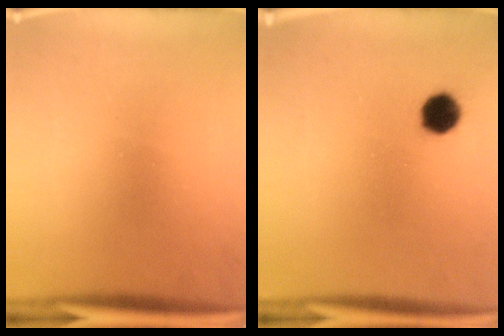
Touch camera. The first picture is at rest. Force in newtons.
{"total": 5.3}